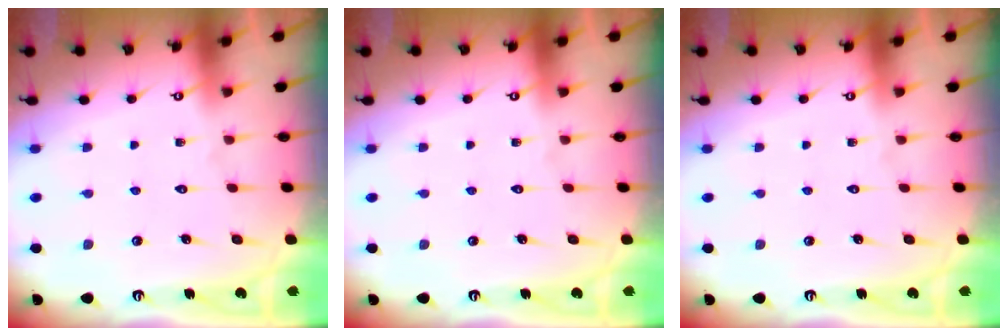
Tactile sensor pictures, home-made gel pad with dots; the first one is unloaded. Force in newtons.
{"total": 0.0}
{"total": 0.0}